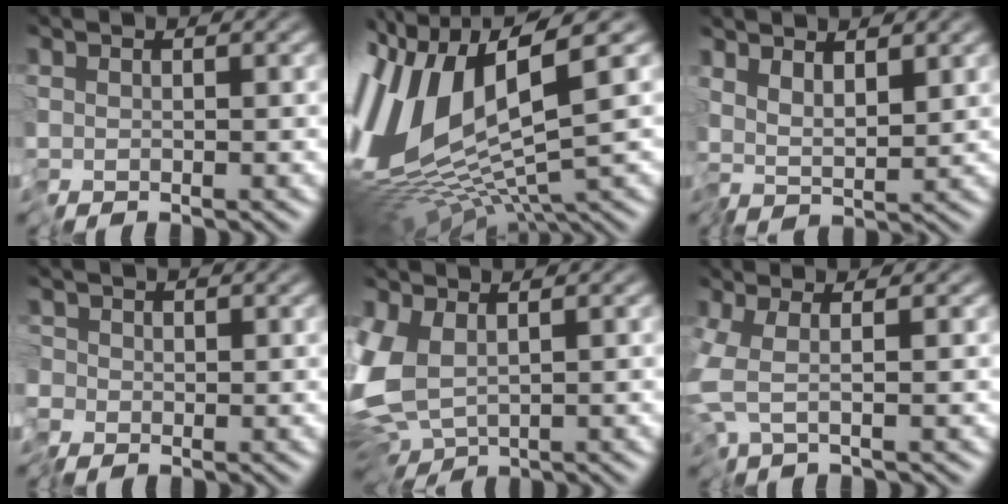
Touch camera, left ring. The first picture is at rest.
{"total": 14.1, "force": [0.8, 5.5, 12.9], "torque": [-0.279, -0.004, 0.022]}
{"total": 2.7, "force": [1.3, 1.1, 2.2], "torque": [-0.048, -0.001, 0.021]}
{"total": 1.9, "force": [-0.5, 1.8, 0.4], "torque": [-0.012, -0.004, -0.012]}
{"total": 7.1, "force": [-1.0, 4.2, 5.7], "torque": [-0.146, -0.016, -0.013]}
{"total": 2.6, "force": [-0.8, 0.8, 2.4], "torque": [-0.061, -0.005, -0.018]}